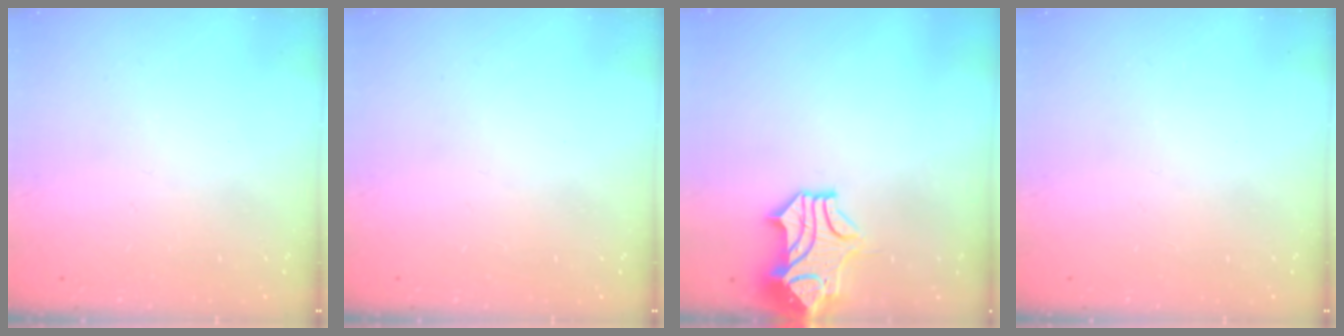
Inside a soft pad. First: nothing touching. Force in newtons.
{"total": 0.0}
{"total": 1.0, "press": 0.3, "slide": 1.0}
{"total": 0.0}